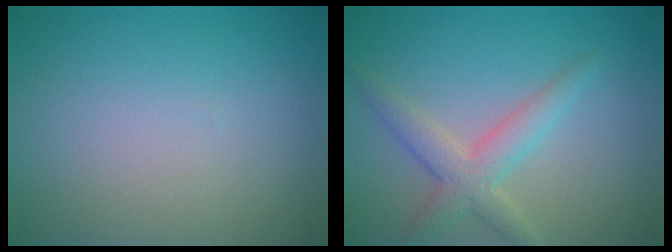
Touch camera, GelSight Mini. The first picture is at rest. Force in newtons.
{"total": 3.4, "press": 3.4, "slide": 0.2}